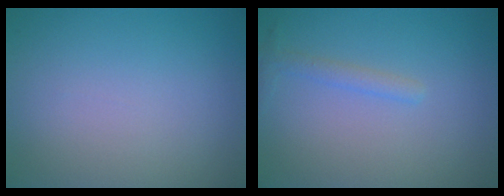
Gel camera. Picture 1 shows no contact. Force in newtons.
{"total": 1.2, "press": 1.2, "slide": 0.0}